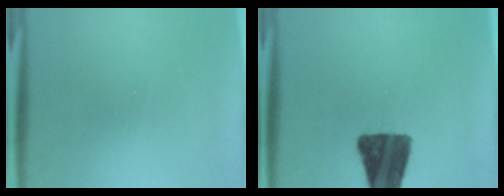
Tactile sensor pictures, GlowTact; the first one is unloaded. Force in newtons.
{"total": 14.6}